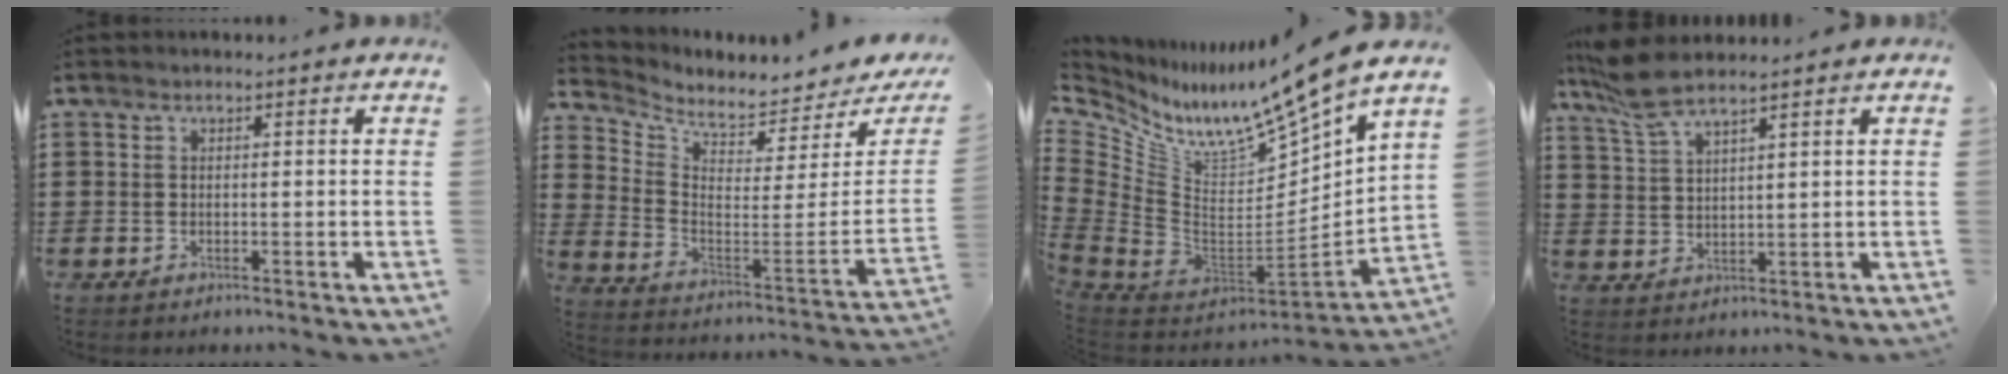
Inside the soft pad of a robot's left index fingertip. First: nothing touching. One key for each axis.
{"total": 4.2, "fx": 4.0, "fy": 0.2, "fz": 1.3, "tx": -0.053, "ty": -0.054, "tz": 0.065}
{"total": 10.3, "fx": 8.1, "fy": 2.0, "fz": 6.0, "tx": -0.116, "ty": -0.084, "tz": 0.122}
{"total": 6.0, "fx": 4.8, "fy": 0.9, "fz": 3.5, "tx": -0.083, "ty": -0.005, "tz": 0.089}